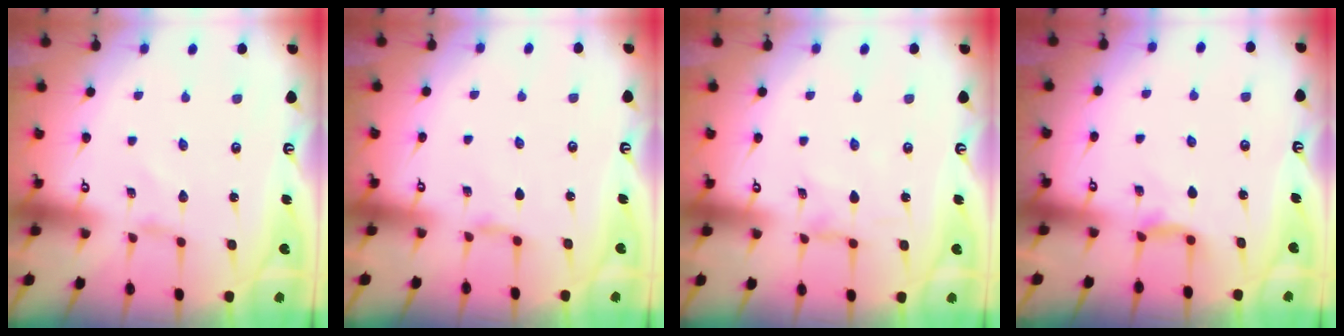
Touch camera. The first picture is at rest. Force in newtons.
{"total": 1.4, "press": 1.4, "slide": 0.4}
{"total": 0.7, "press": 0.7, "slide": 0.3}
{"total": 6.0, "press": 5.9, "slide": 0.6}